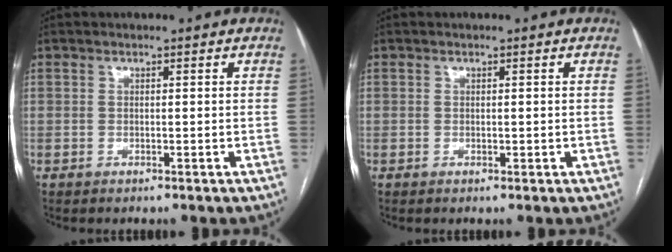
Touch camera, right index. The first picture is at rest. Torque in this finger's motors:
{"motor_torque": [-0.40, 0.55, 0.00, 0.01]}